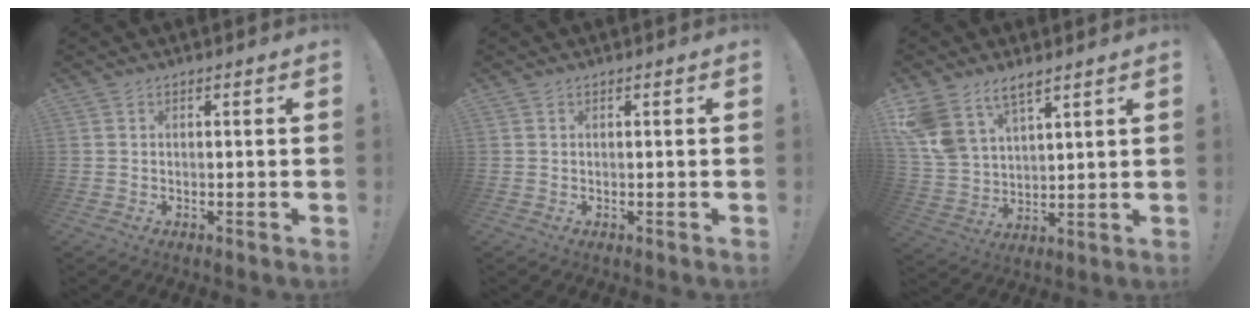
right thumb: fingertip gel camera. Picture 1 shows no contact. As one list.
[{"total": 0.0}, {"total": 10.9, "force": [7.8, 5.8, 5.0], "torque": [-0.112, -0.042, 0.156]}]